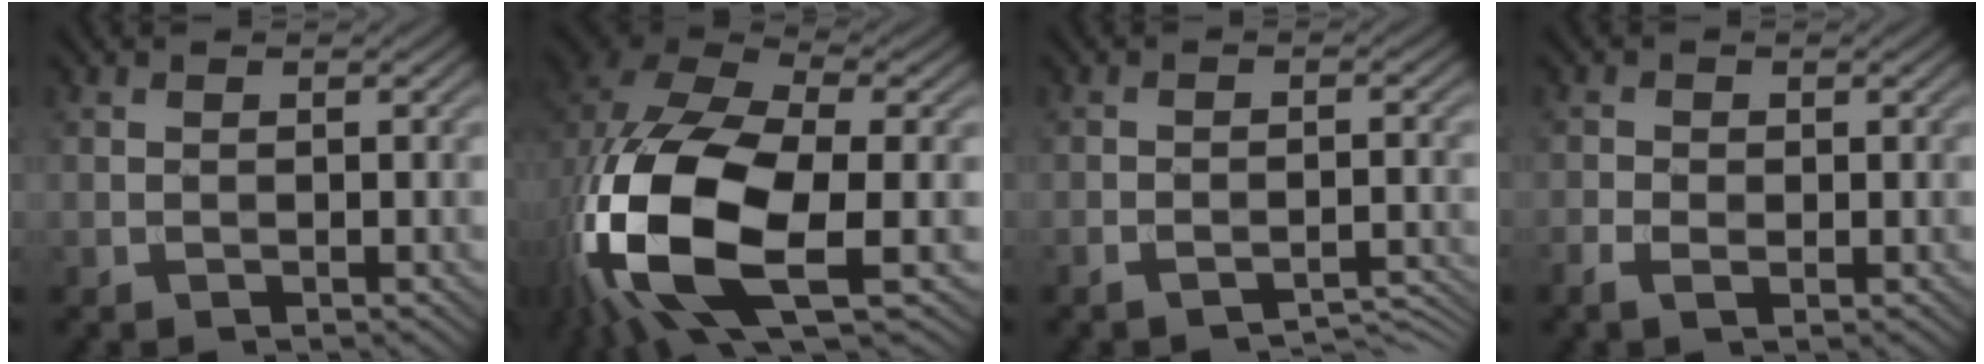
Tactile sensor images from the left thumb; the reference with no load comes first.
{"total": 18.8, "force": [-4.8, 10.5, 14.8], "torque": [-0.353, -0.048, -0.071]}
{"total": 3.5, "force": [-3.1, 0.8, 1.5], "torque": [-0.024, 0.000, -0.045]}
{"total": 2.0, "force": [-0.7, 1.3, 1.4], "torque": [-0.032, -0.004, -0.016]}